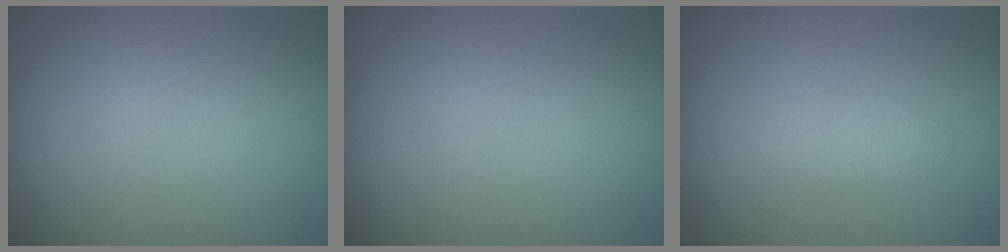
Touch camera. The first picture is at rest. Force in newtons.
{"total": 0.0}
{"total": 1.4, "press": 1.4, "slide": 0.0}